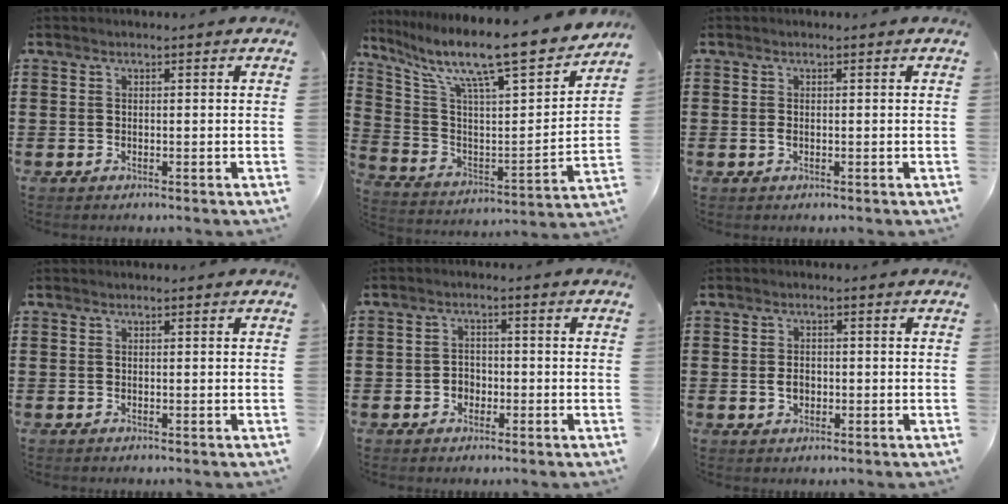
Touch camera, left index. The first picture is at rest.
{"total": 12.4, "force": [10.4, 1.2, 6.6], "torque": [-0.148, -0.083, 0.165]}
{"total": 0.7, "force": [-0.2, 0.4, 0.6], "torque": [-0.015, 0.000, -0.003]}
{"total": 0.0}
{"total": 2.3, "force": [-1.1, 1.9, 0.8], "torque": [-0.021, 0.004, -0.026]}
{"total": 2.2, "force": [-0.3, 1.5, 1.5], "torque": [-0.032, 0.005, -0.008]}